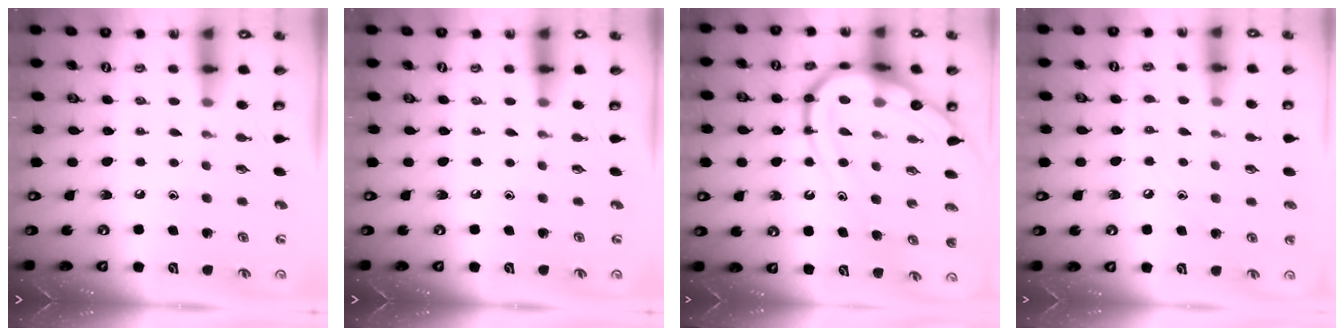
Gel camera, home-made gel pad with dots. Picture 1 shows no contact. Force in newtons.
{"total": 0.0}
{"total": 19.1, "press": 19.0, "slide": 1.9}
{"total": 5.4, "press": 5.3, "slide": 0.6}